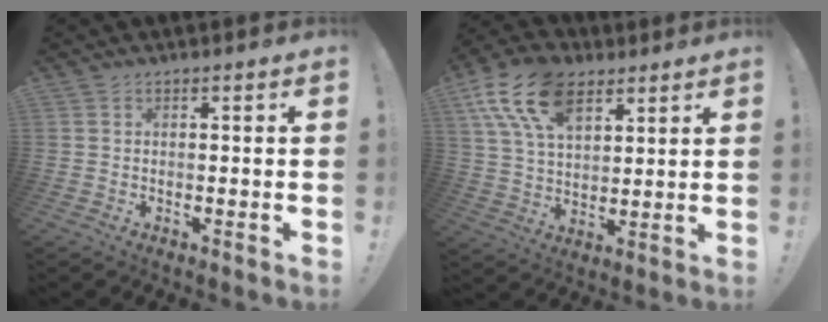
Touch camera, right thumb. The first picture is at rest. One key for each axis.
{"total": 17.6, "fx": 9.5, "fy": 10.4, "fz": 10.6, "tx": -0.188, "ty": -0.039, "tz": 0.174}